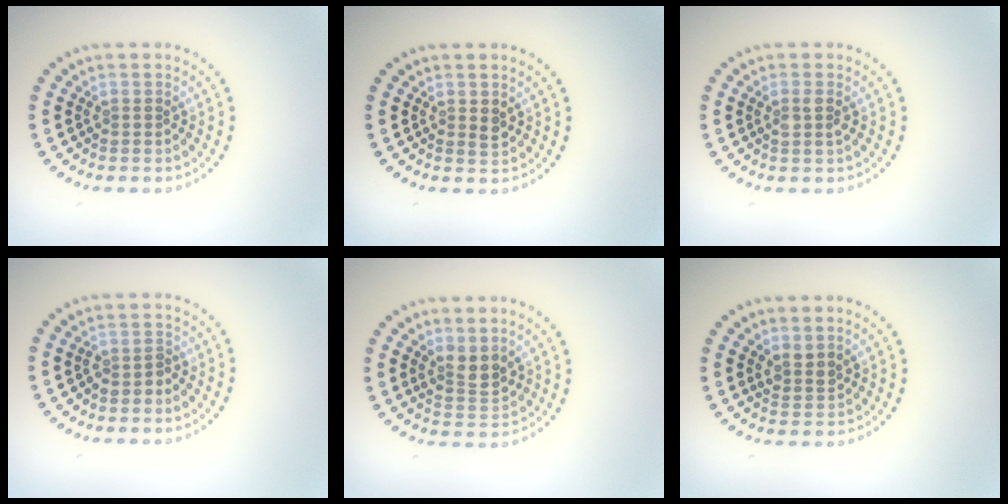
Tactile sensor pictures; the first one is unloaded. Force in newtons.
{"total": 1.1, "press": 1.1, "slide": 0.2}
{"total": 1.4, "press": 1.2, "slide": 0.7}
{"total": 1.2, "press": 1.0, "slide": 0.6}
{"total": 2.6, "press": 2.4, "slide": 1.1}
{"total": 1.4, "press": 1.2, "slide": 0.8}